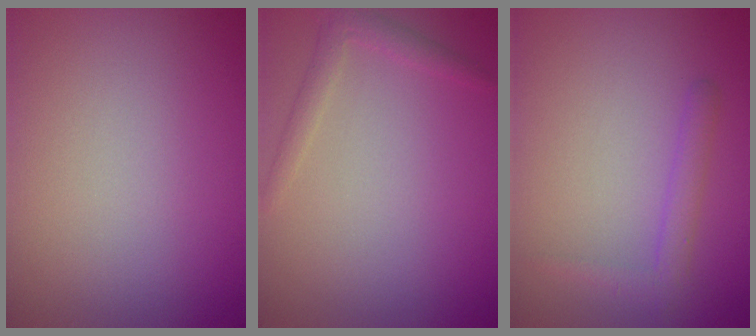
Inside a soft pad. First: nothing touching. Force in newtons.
{"total": 1.6, "press": 1.6, "slide": 0.1}
{"total": 1.7, "press": 1.7, "slide": 0.1}